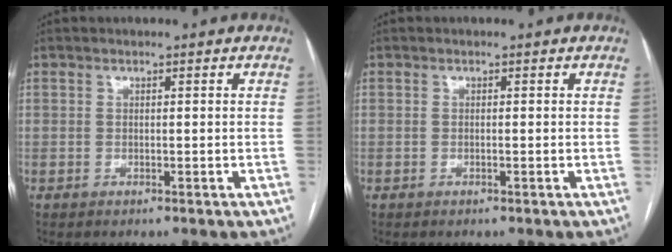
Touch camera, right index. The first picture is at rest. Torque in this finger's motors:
{"motor_torque": [-0.08, 0.01, 0.00, 0.01]}